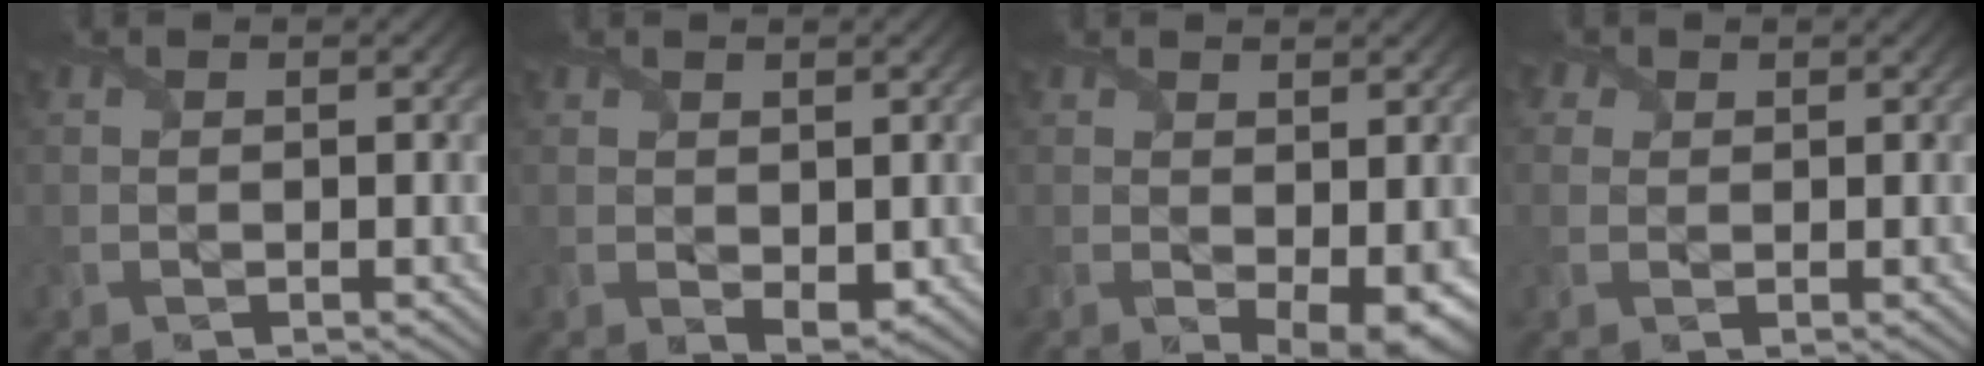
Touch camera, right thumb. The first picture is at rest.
{"total": 2.2, "force": [0.3, 1.4, 1.7], "torque": [-0.034, -0.012, 0.012]}
{"total": 4.1, "force": [-0.4, 1.9, 3.7], "torque": [-0.060, -0.016, 0.001]}
{"total": 2.2, "force": [1.1, 1.7, 0.8], "torque": [-0.024, 0.001, 0.015]}